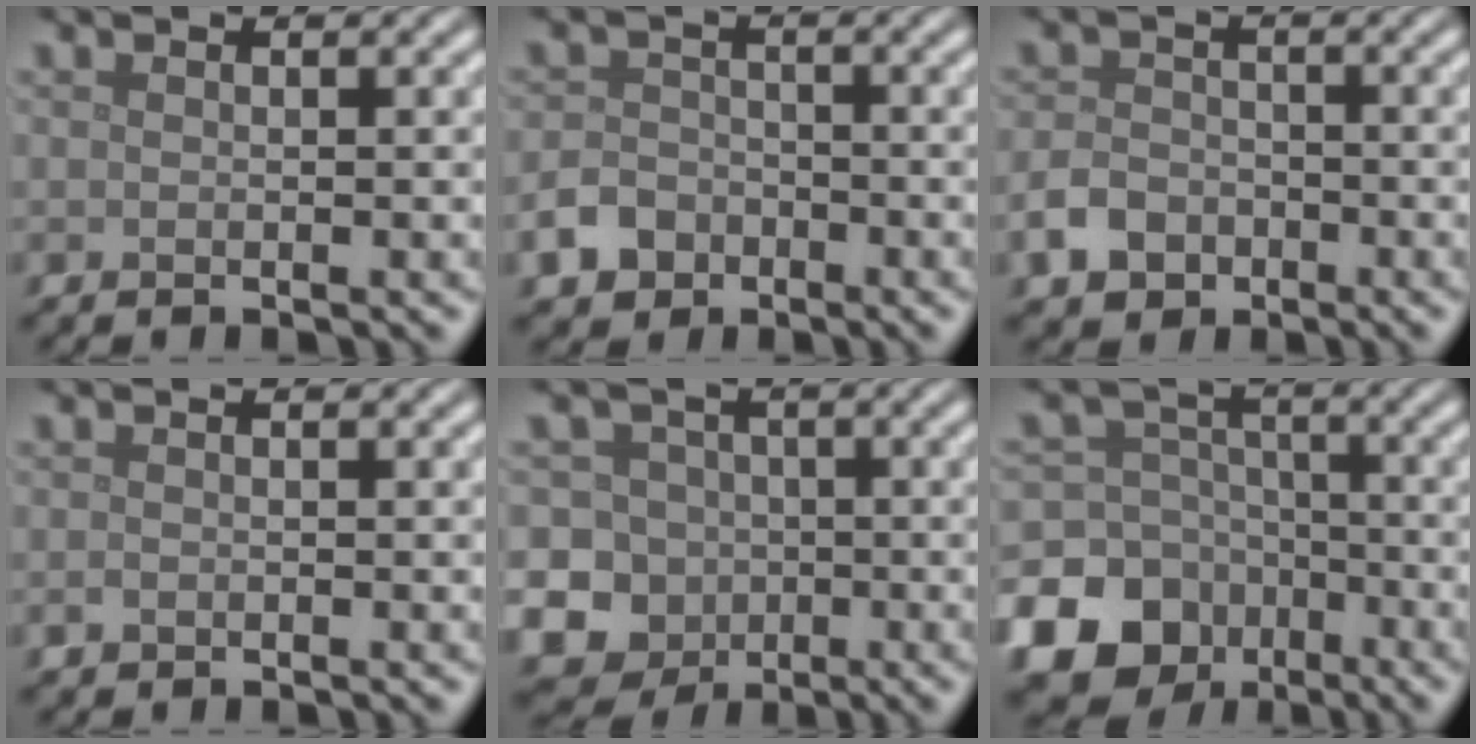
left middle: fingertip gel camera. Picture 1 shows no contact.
{"total": 3.7, "force": [-2.4, 2.7, 1.1], "torque": [-0.016, -0.005, -0.044]}
{"total": 3.5, "force": [-1.9, 2.6, 1.4], "torque": [-0.029, -0.002, -0.041]}
{"total": 0.5, "force": [-0.2, 0.4, 0.2], "torque": [-0.002, -0.004, -0.005]}
{"total": 13.0, "force": [-4.8, 11.6, 3.1], "torque": [-0.078, -0.005, -0.101]}
{"total": 14.8, "force": [-7.2, 12.4, 3.6], "torque": [-0.104, -0.055, -0.137]}